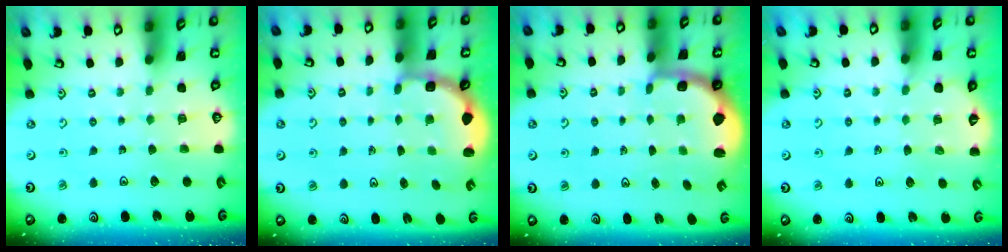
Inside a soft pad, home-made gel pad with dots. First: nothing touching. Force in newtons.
{"total": 2.7, "press": 2.3, "slide": 1.4}
{"total": 2.3, "press": 1.3, "slide": 1.8}
{"total": 3.3, "press": 2.8, "slide": 1.8}